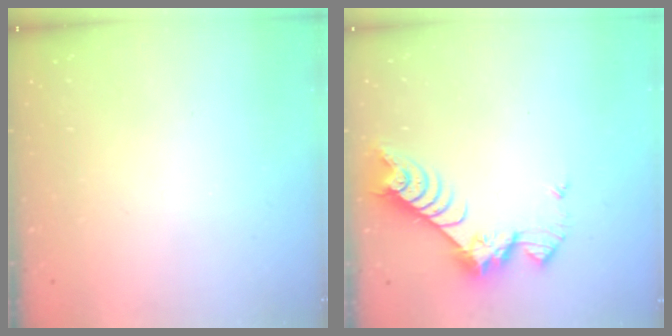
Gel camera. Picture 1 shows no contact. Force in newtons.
{"total": 7.6, "press": 7.5, "slide": 0.7}